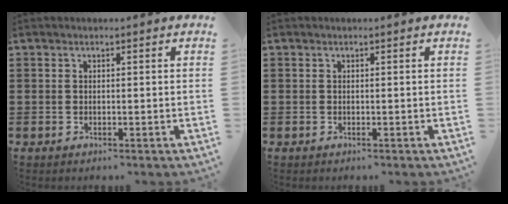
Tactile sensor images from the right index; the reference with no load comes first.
{"total": 0.0}